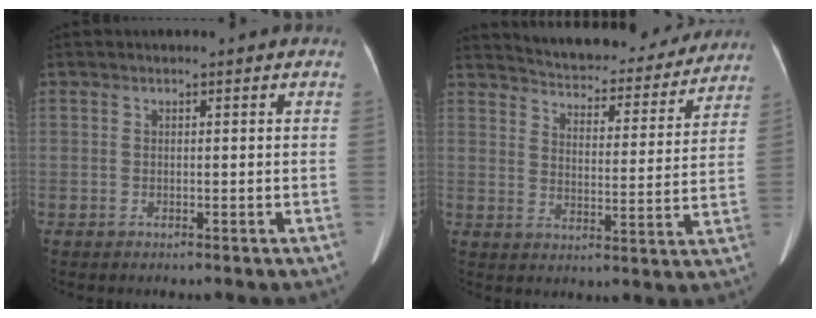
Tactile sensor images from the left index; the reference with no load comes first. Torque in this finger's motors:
{"motor_torque": [0.92, -1.22, 0.22, 0.01]}